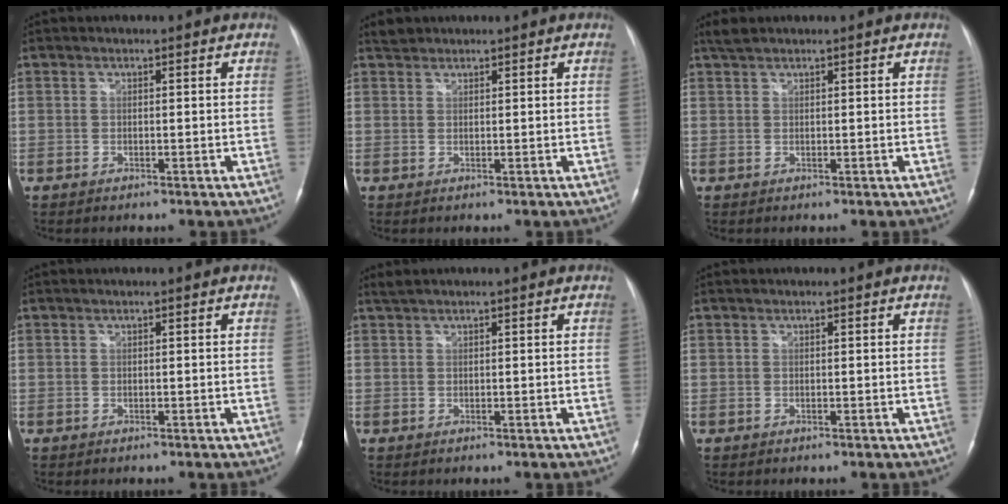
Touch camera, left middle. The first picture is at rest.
{"total": 1.4, "force": [1.3, 0.5, 0.0], "torque": [-0.002, 0.008, 0.023]}
{"total": 1.7, "force": [1.5, 0.3, 0.7], "torque": [-0.020, 0.013, 0.033]}
{"total": 0.0}
{"total": 1.3, "force": [1.1, 0.0, 0.7], "torque": [-0.019, 0.017, 0.024]}
{"total": 0.0}